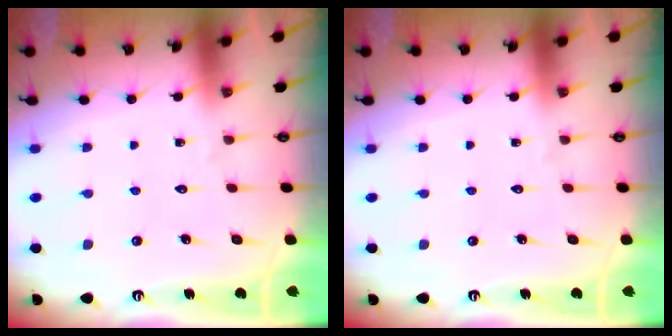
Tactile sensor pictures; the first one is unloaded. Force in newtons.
{"total": 0.0}